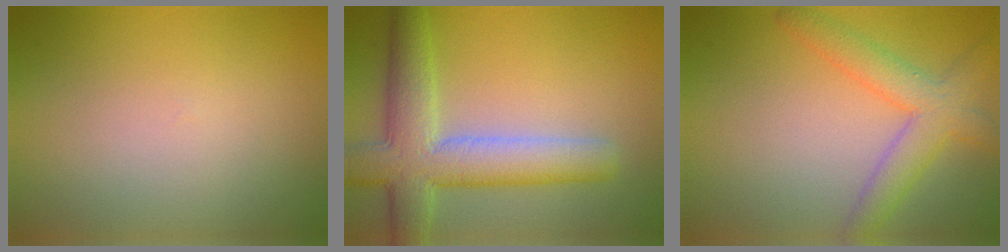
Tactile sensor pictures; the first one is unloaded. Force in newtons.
{"total": 7.5, "press": 7.5, "slide": 0.5}
{"total": 4.5, "press": 4.5, "slide": 0.2}